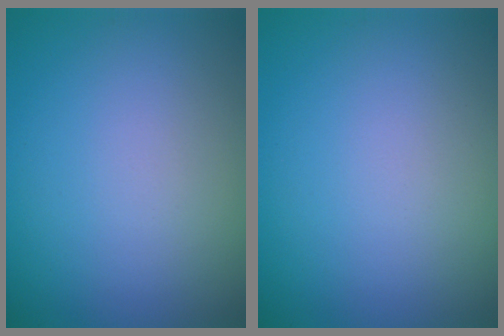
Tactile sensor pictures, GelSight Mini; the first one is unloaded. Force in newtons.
{"total": 0.0}